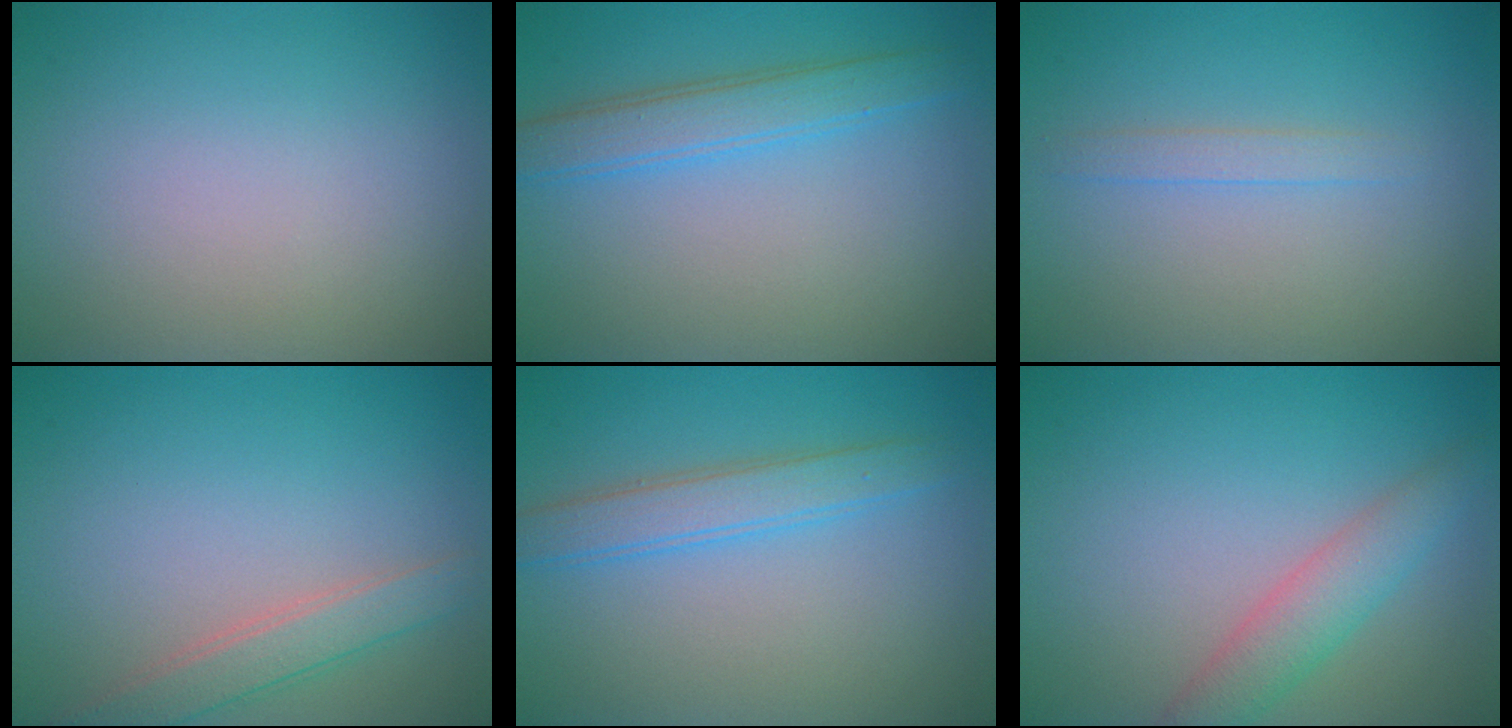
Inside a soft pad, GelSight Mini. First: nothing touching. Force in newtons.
{"total": 4.4, "press": 4.4, "slide": 0.2}
{"total": 1.1, "press": 1.1, "slide": 0.0}
{"total": 2.7, "press": 2.7, "slide": 0.1}
{"total": 3.0, "press": 3.0, "slide": 0.0}
{"total": 3.4, "press": 3.4, "slide": 0.3}